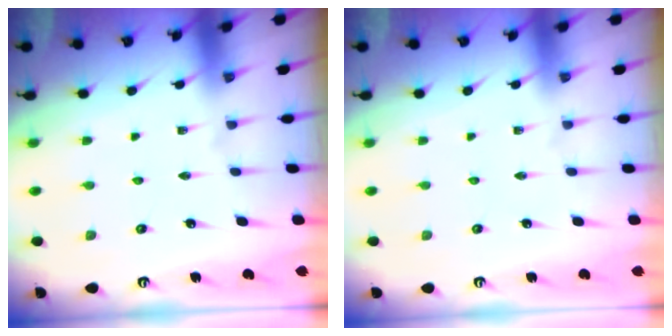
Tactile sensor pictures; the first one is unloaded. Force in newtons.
{"total": 0.0}